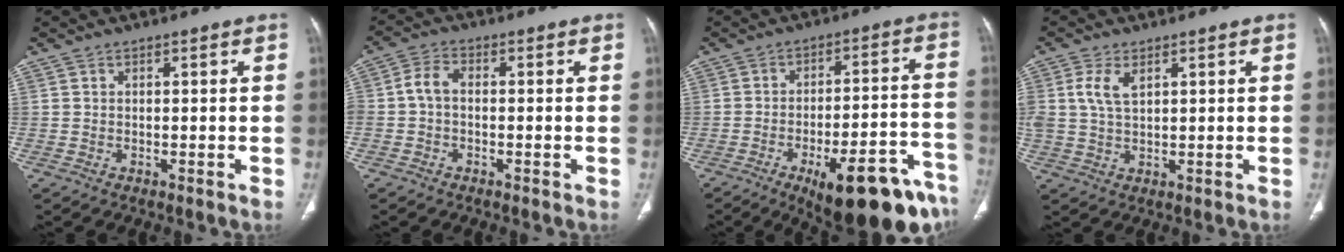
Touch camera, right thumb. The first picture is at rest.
{"total": 4.3, "force": [-0.5, 2.6, 3.4], "torque": [-0.069, 0.014, -0.019]}
{"total": 22.4, "force": [-12.8, 6.4, 17.2], "torque": [-0.159, 0.072, -0.173]}
{"total": 5.2, "force": [2.0, 2.6, 4.1], "torque": [-0.091, 0.000, 0.042]}